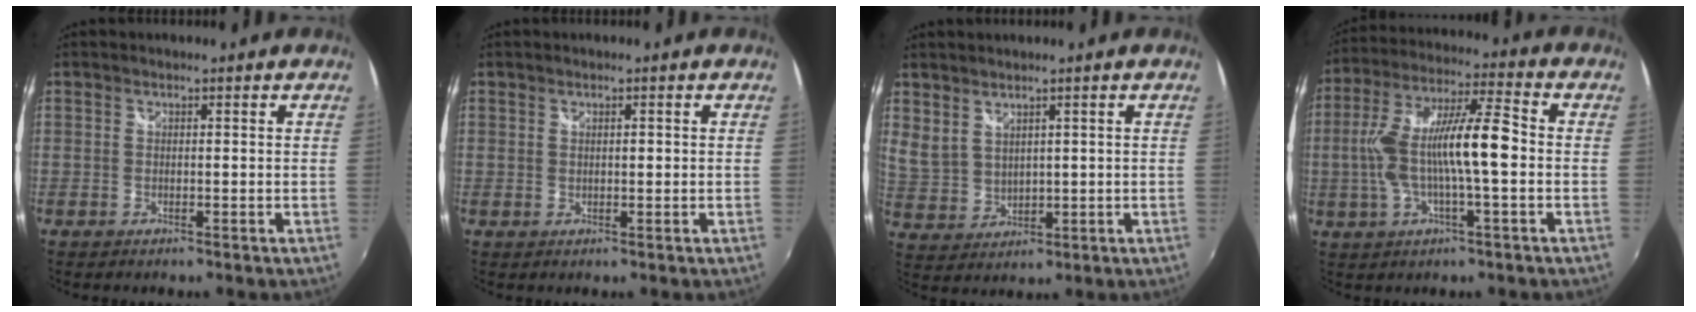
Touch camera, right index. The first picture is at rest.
{"total": 1.0, "force": [0.4, 0.5, 0.8], "torque": [-0.012, 0.001, 0.007]}
{"total": 5.1, "force": [3.7, 2.8, 2.3], "torque": [-0.044, -0.001, 0.085]}
{"total": 14.1, "force": [-1.5, 2.5, 13.8], "torque": [-0.265, 0.009, -0.027]}